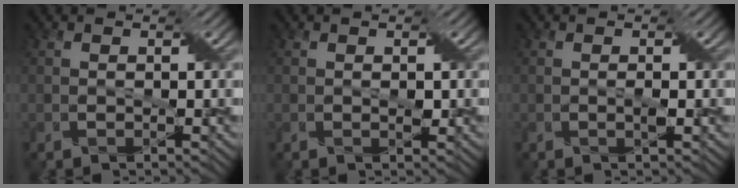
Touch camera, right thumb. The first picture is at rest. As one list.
[{"total": 0.7, "force": [0.1, 0.4, 0.6], "torque": [-0.008, -0.001, 0.001]}, {"total": 0.7, "force": [-0.1, 0.0, 0.7], "torque": [-0.014, 0.001, -0.002]}]